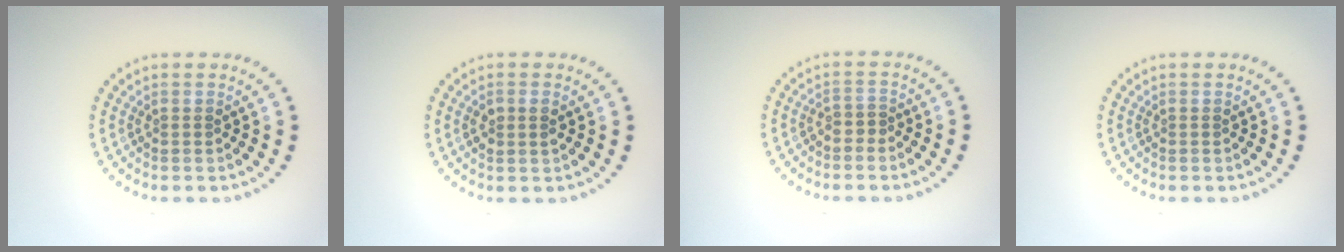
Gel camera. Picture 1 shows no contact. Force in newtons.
{"total": 1.4, "press": 1.3, "slide": 0.3}
{"total": 0.8, "press": 0.5, "slide": 0.6}
{"total": 0.0}